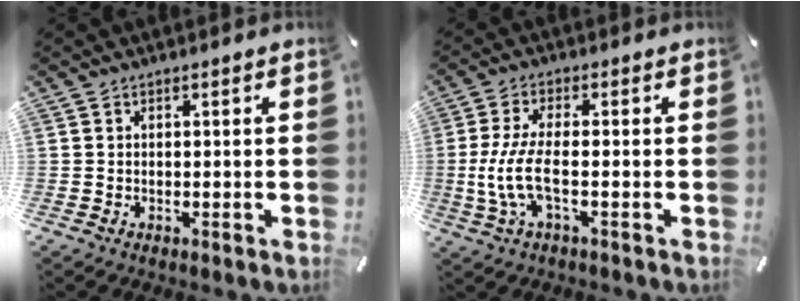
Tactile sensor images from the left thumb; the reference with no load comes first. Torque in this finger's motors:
{"motor_torque": [-0.03, 1.00, 1.03, 0.08, 0.18]}